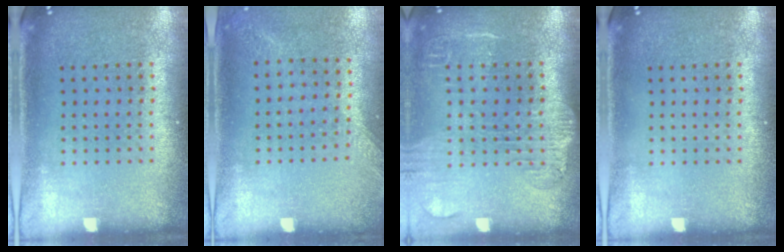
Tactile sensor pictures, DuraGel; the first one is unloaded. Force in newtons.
{"total": 1.4, "press": 1.0, "slide": 0.9}
{"total": 1.9, "press": 1.6, "slide": 1.0}
{"total": 0.0}